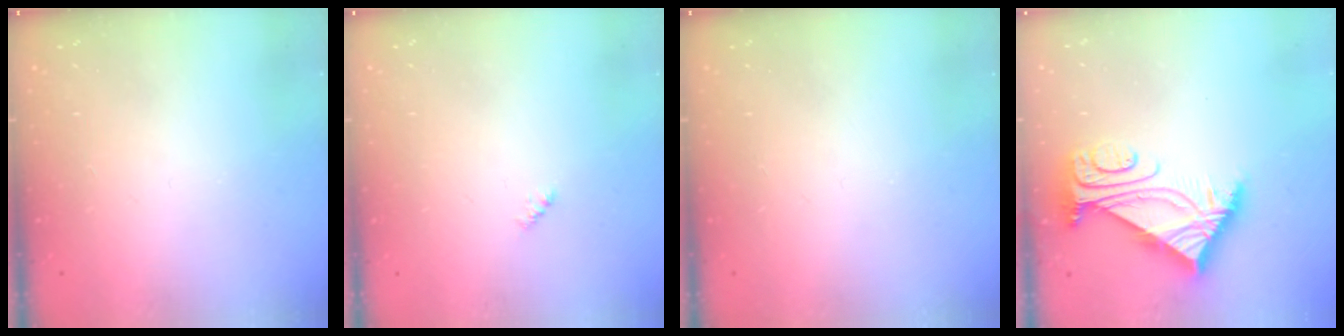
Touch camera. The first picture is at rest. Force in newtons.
{"total": 2.4, "press": 2.4, "slide": 0.5}
{"total": 0.0}
{"total": 5.9, "press": 5.9, "slide": 0.5}